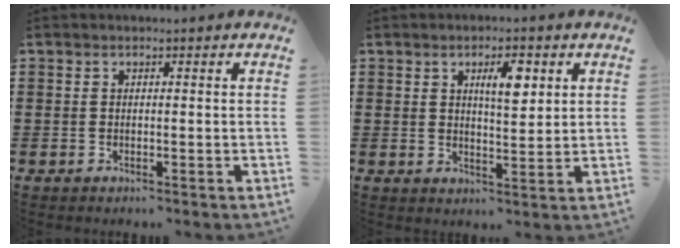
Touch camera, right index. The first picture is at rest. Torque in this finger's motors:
{"motor_torque": [0.26, -0.11, 0.15, 0.04]}